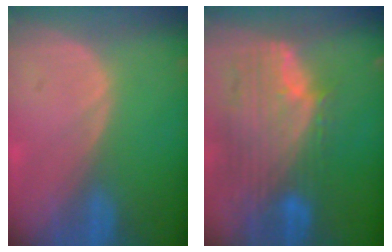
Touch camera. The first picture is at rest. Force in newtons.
{"total": 11.8, "press": 10.1, "slide": 6.1}